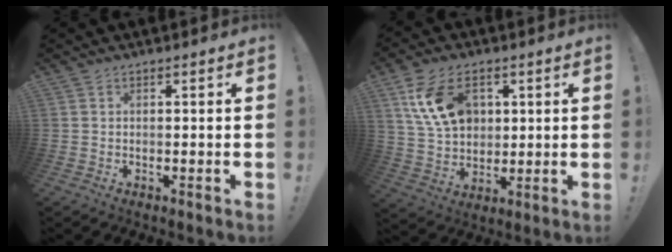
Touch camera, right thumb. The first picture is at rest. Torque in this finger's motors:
{"motor_torque": [1.10, 1.13, 0.52, -0.28, 0.07]}